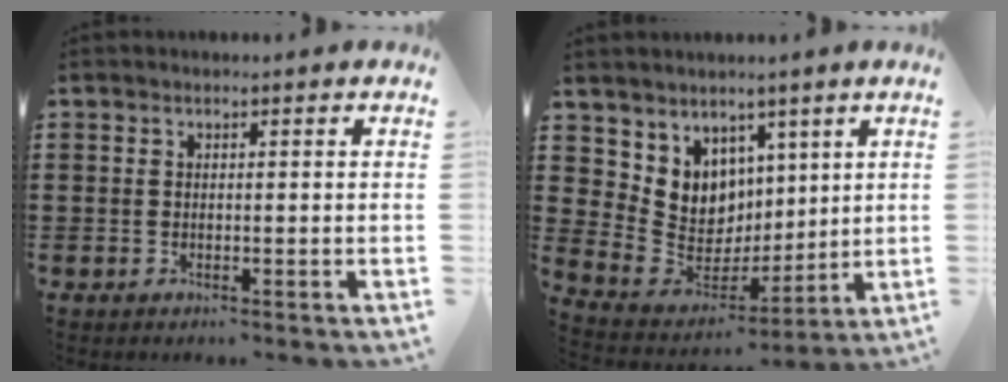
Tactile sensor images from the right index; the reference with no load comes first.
{"total": 7.6, "force": [3.8, 6.6, 0.2], "torque": [-0.049, -0.048, 0.077]}